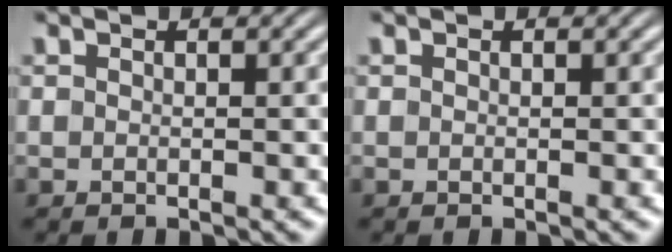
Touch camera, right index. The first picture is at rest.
{"total": 0.0}